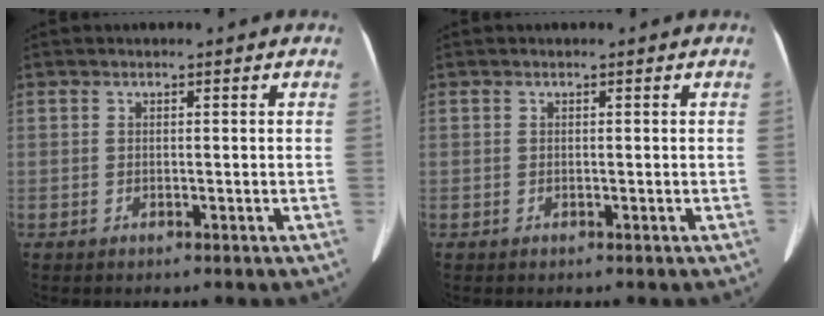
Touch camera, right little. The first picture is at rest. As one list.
[{"total": 0.0}]